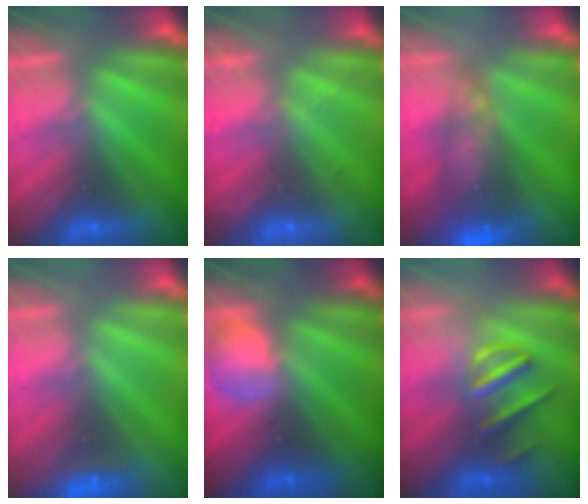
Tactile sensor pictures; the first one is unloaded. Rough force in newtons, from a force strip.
{"total": 2.1}
{"total": 6.9}
{"total": 2.3}
{"total": 2.4}
{"total": 3.0}